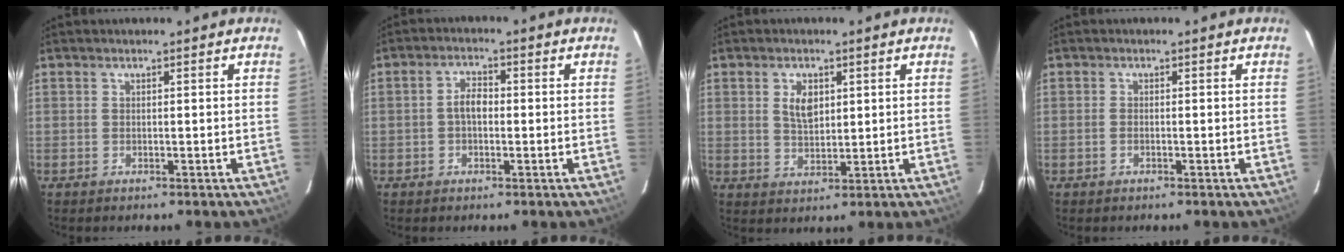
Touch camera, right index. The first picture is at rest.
{"total": 3.3, "force": [-0.3, 2.0, 2.7], "torque": [-0.051, 0.011, -0.004]}
{"total": 4.8, "force": [1.6, 2.8, 3.5], "torque": [-0.062, 0.004, 0.033]}
{"total": 0.7, "force": [-0.3, 0.4, 0.4], "torque": [-0.008, 0.001, -0.006]}